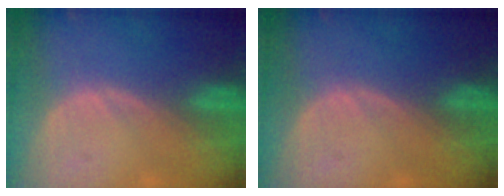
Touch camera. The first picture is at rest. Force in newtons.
{"total": 0.0}